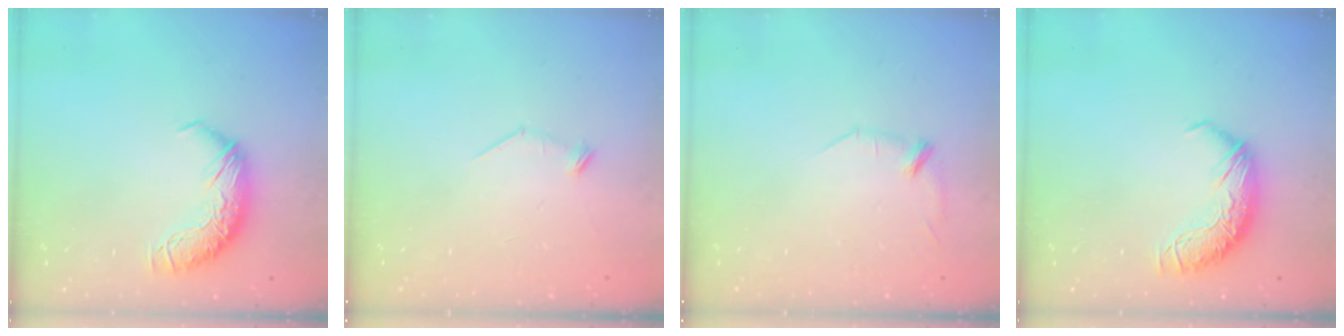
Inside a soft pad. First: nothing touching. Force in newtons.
{"total": 7.5, "press": 7.5, "slide": 0.7}
{"total": 6.5, "press": 6.5, "slide": 0.8}
{"total": 0.0}